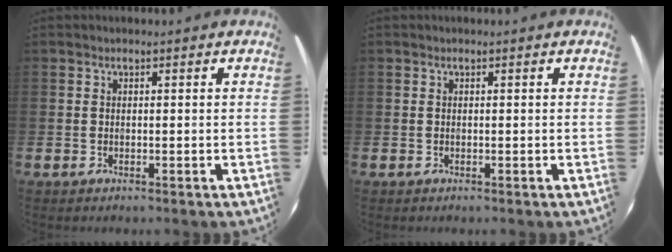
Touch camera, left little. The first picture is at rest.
{"total": 0.0}